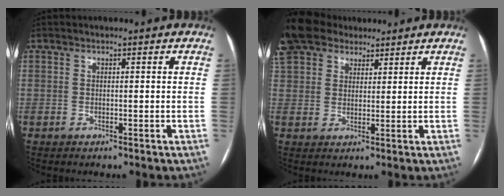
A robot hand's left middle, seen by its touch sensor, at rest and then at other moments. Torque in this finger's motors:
{"motor_torque": [1.07, -1.07, 1.05, 0.21]}